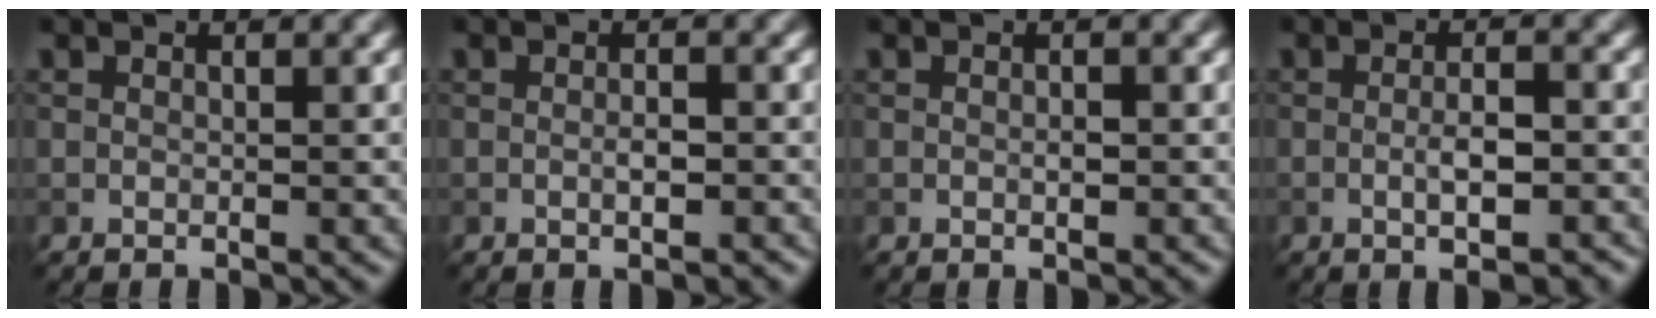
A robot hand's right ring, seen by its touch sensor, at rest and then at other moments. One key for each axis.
{"total": 1.6, "fx": -0.5, "fy": 0.4, "fz": 1.5, "tx": -0.025, "ty": -0.002, "tz": -0.008}
{"total": 0.7, "fx": -0.1, "fy": 0.3, "fz": 0.6, "tx": -0.010, "ty": -0.001, "tz": 0.000}
{"total": 3.7, "fx": -1.0, "fy": 1.0, "fz": 3.4, "tx": -0.057, "ty": -0.005, "tz": -0.011}